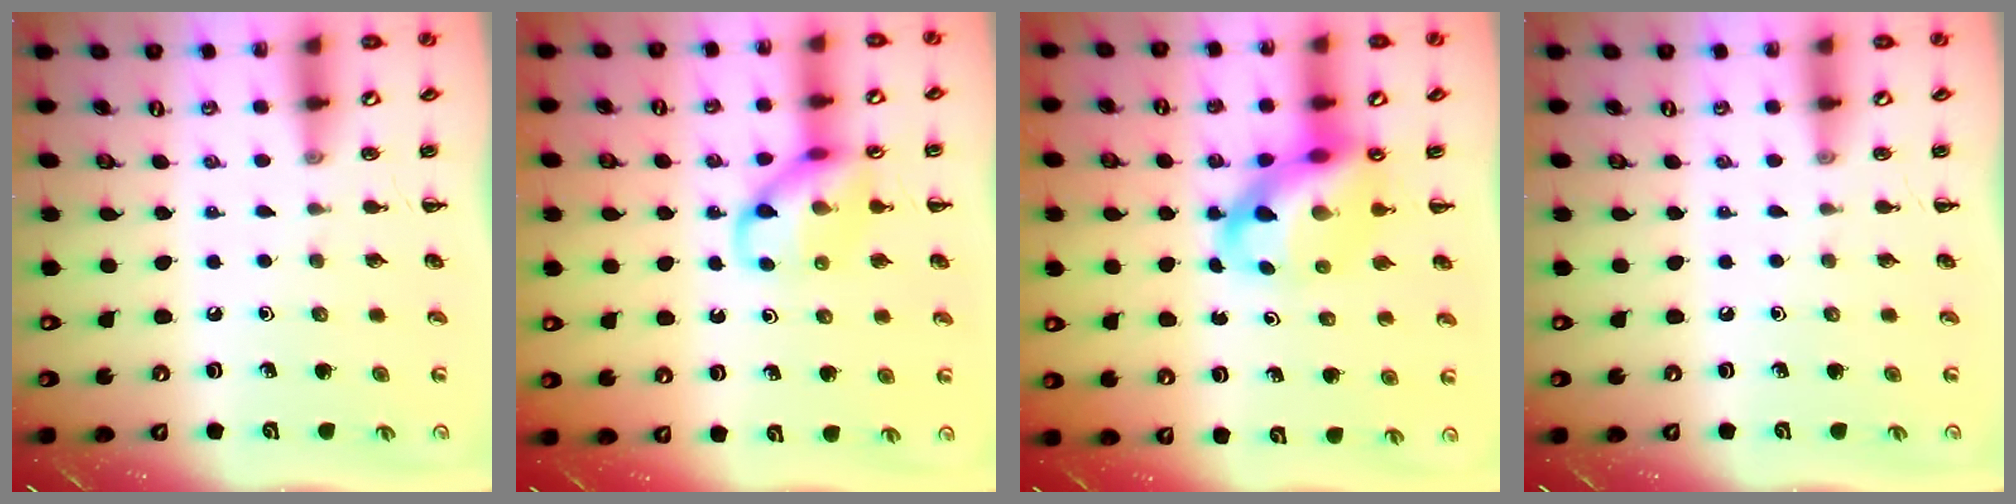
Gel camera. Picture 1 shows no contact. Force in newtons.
{"total": 10.9, "press": 10.9, "slide": 0.9}
{"total": 11.4, "press": 11.0, "slide": 3.2}
{"total": 0.0}